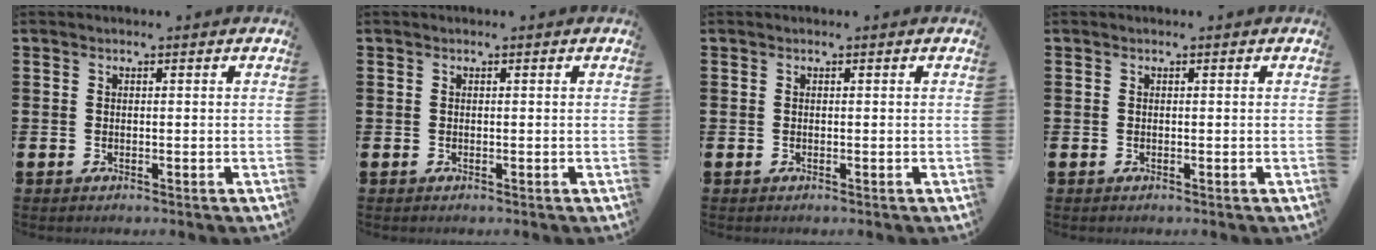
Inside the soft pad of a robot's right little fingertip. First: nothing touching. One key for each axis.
{"total": 0.0}
{"total": 0.0}
{"total": 0.0}